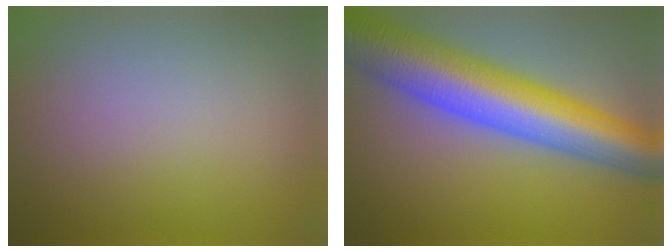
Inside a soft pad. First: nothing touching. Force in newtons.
{"total": 11.5, "press": 11.5, "slide": 0.3}